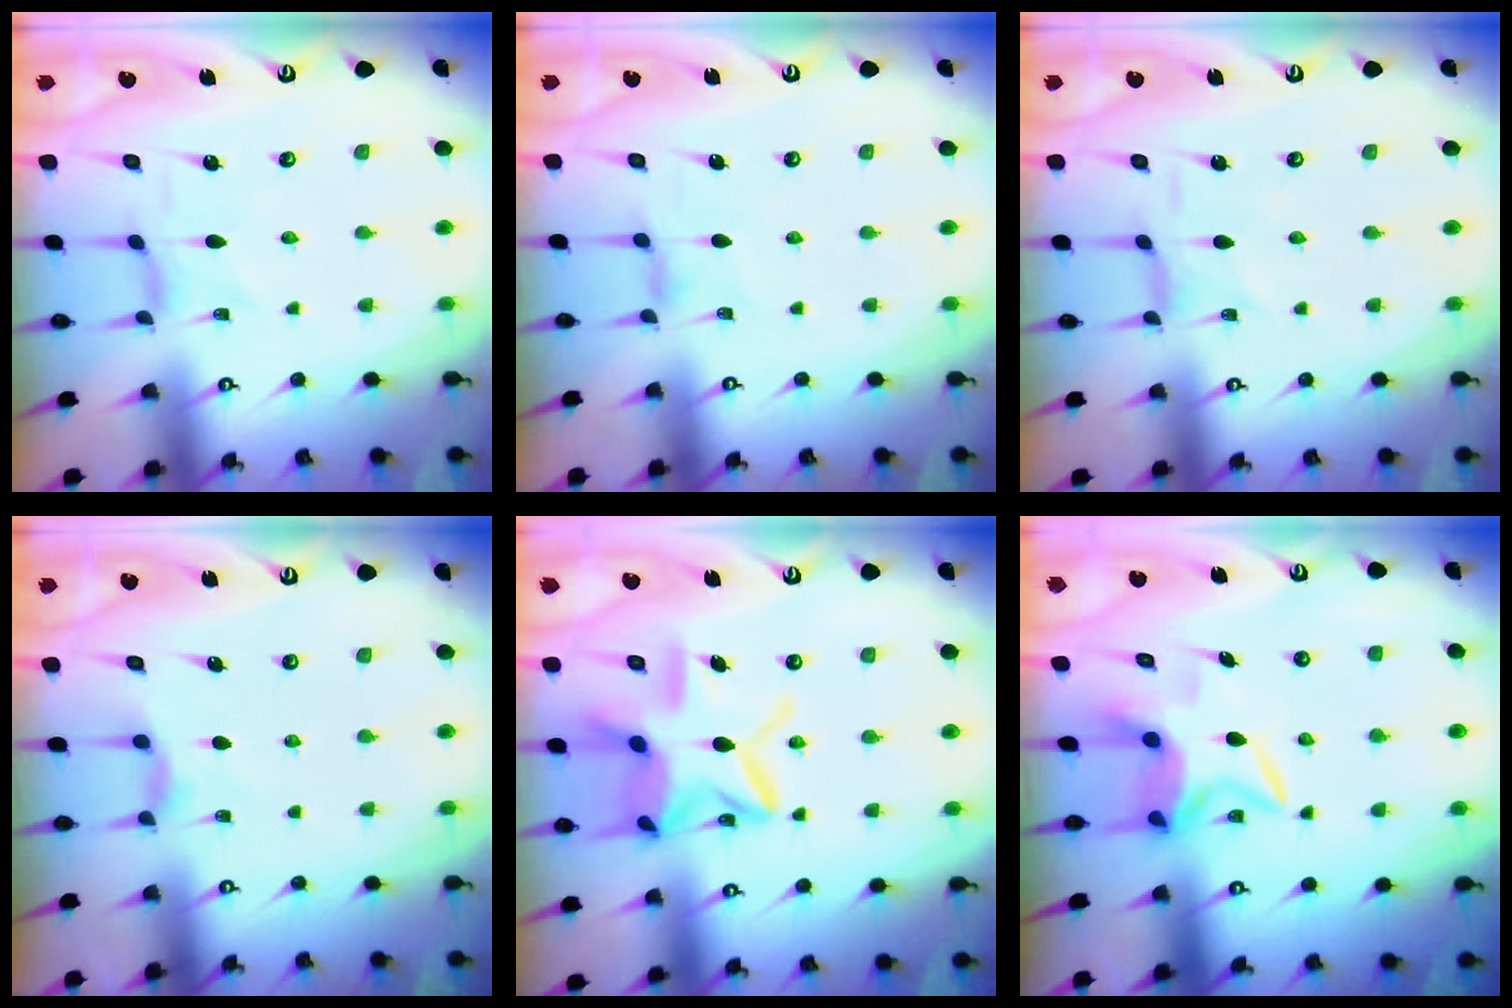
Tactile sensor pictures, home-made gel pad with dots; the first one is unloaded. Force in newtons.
{"total": 4.2, "press": 4.2, "slide": 0.6}
{"total": 0.9, "press": 0.9, "slide": 0.3}
{"total": 3.8, "press": 3.8, "slide": 0.6}
{"total": 16.2, "press": 16.1, "slide": 1.3}
{"total": 5.7, "press": 5.7, "slide": 0.6}